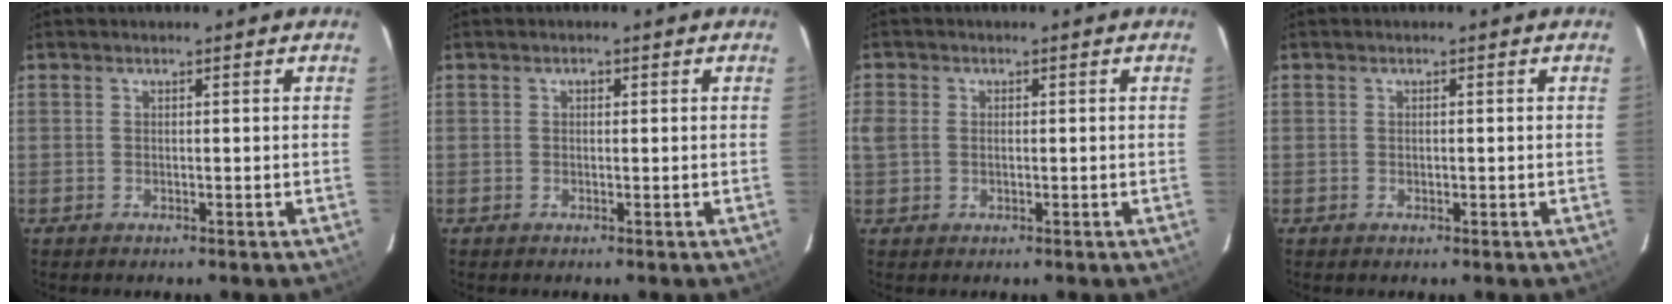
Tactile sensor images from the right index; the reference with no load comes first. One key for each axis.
{"total": 0.7, "fx": 0.1, "fy": 0.6, "fz": 0.3, "tx": -0.003, "ty": 0.004, "tz": 0.001}
{"total": 3.6, "fx": 0.1, "fy": 3.1, "fz": 1.9, "tx": -0.042, "ty": 0.002, "tz": 0.003}
{"total": 0.0}